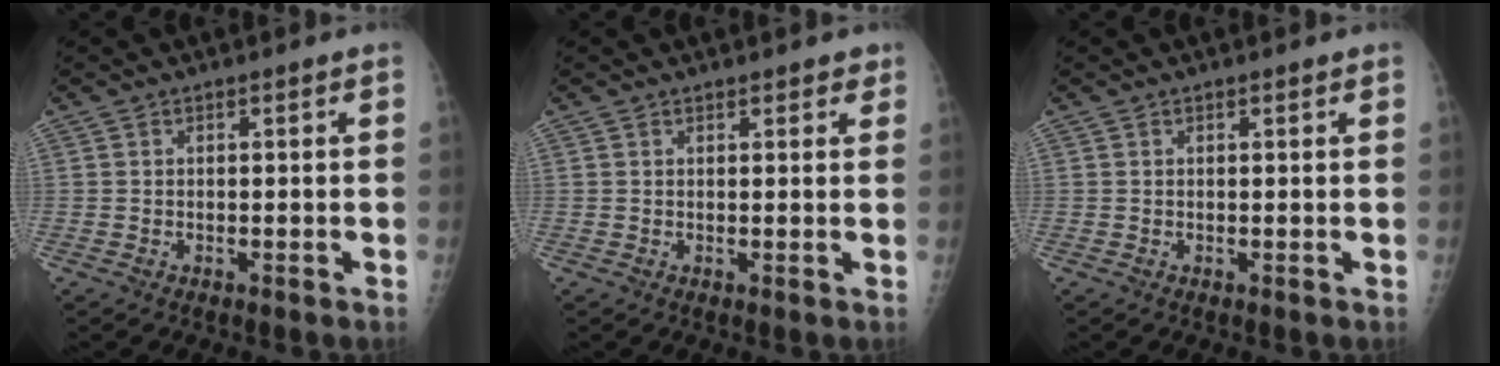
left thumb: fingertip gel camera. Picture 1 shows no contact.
{"total": 2.3, "force": [1.8, 1.0, 1.1], "torque": [0.005, -0.004, 0.017]}
{"total": 0.7, "force": [0.5, 0.2, 0.5], "torque": [-0.007, -0.001, 0.006]}